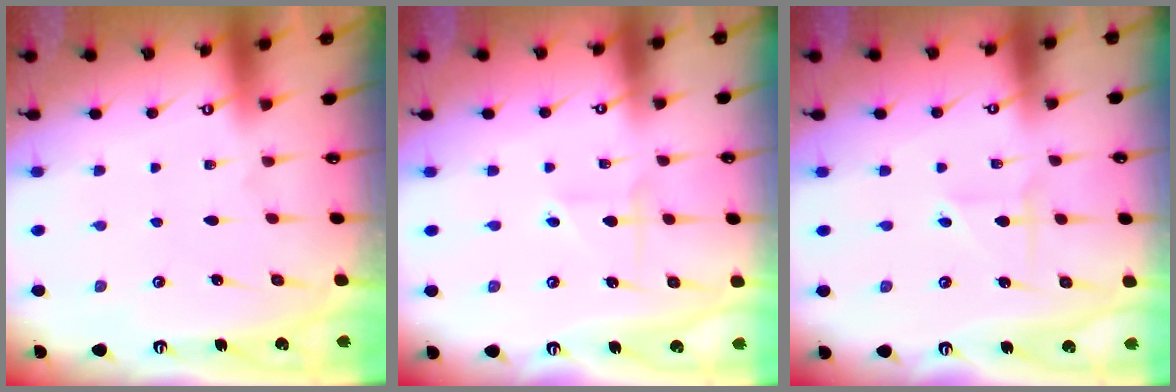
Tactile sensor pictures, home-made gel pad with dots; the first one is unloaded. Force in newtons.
{"total": 3.6, "press": 3.5, "slide": 1.1}
{"total": 2.6, "press": 2.6, "slide": 0.3}